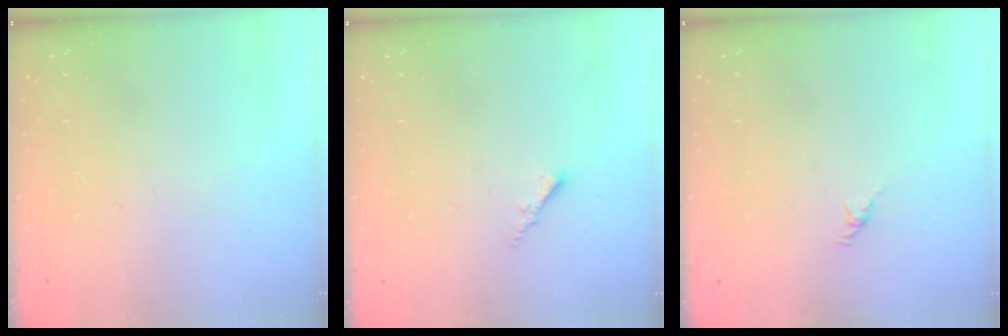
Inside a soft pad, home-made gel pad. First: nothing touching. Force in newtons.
{"total": 1.5, "press": 1.5, "slide": 0.4}
{"total": 2.1, "press": 2.0, "slide": 0.7}